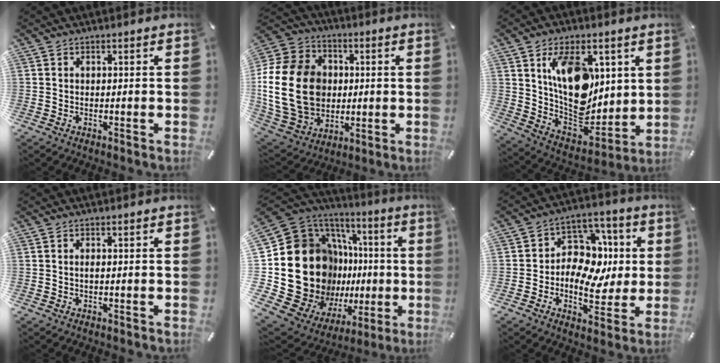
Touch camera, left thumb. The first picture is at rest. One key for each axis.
{"total": 22.6, "fx": -0.4, "fy": 18.0, "fz": 13.6, "tx": -0.277, "ty": 0.019, "tz": 0.001}
{"total": 16.4, "fx": 5.8, "fy": 10.9, "fz": 10.8, "tx": -0.179, "ty": -0.030, "tz": 0.108}
{"total": 0.8, "fx": 0.0, "fy": 0.0, "fz": 0.8, "tx": -0.016, "ty": -0.002, "tz": 0.001}
{"total": 30.4, "fx": -1.1, "fy": 21.4, "fz": 21.6, "tx": -0.378, "ty": -0.067, "tz": 0.045}
{"total": 13.4, "fx": -1.0, "fy": 10.6, "fz": 8.2, "tx": -0.128, "ty": 0.006, "tz": -0.013}